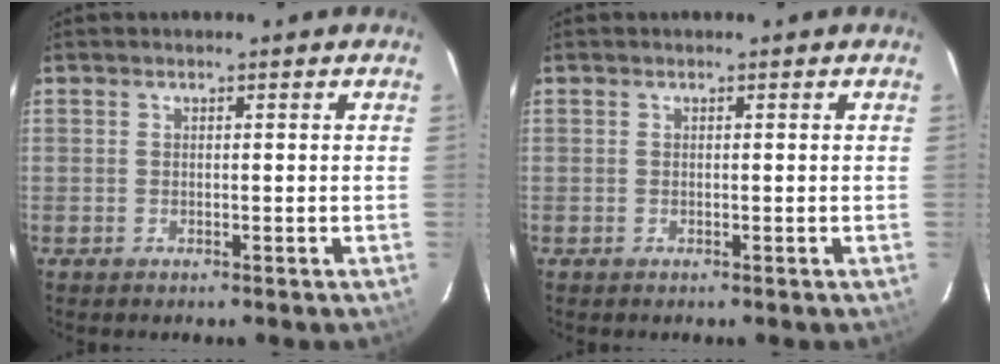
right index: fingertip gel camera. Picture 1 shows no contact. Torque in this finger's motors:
{"motor_torque": [-0.03, -0.01, 0.00, 0.00]}